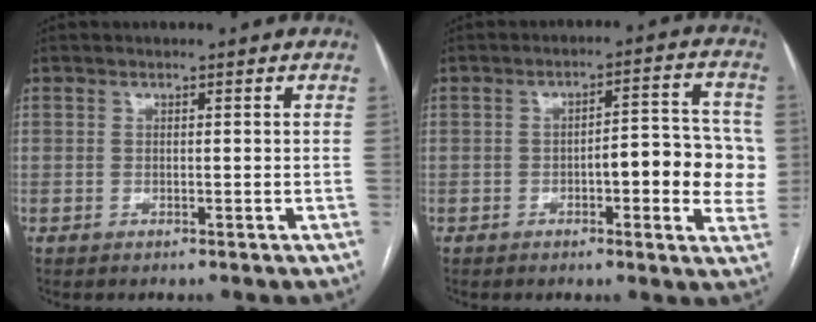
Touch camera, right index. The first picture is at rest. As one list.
[{"total": 9.9, "force": [-1.3, 2.8, 9.4], "torque": [-0.108, 0.023, -0.017]}]